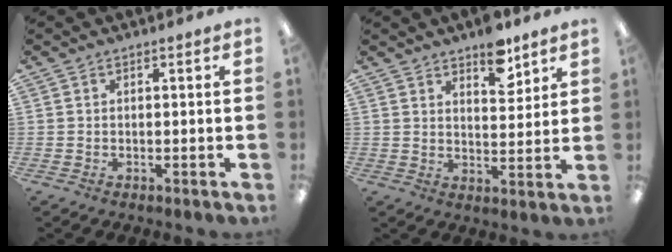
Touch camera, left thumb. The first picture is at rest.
{"total": 8.4, "force": [6.1, 3.8, 4.3], "torque": [-0.044, -0.037, 0.103]}